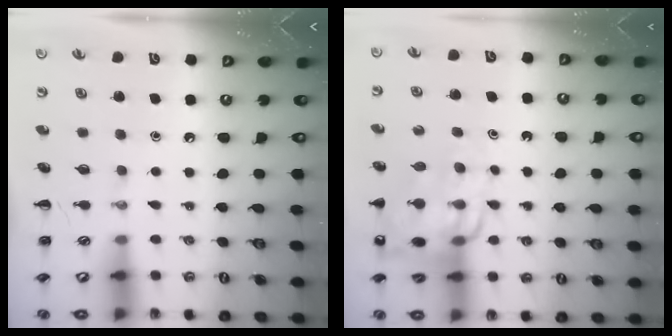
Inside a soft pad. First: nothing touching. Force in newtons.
{"total": 13.4, "press": 13.0, "slide": 3.2}